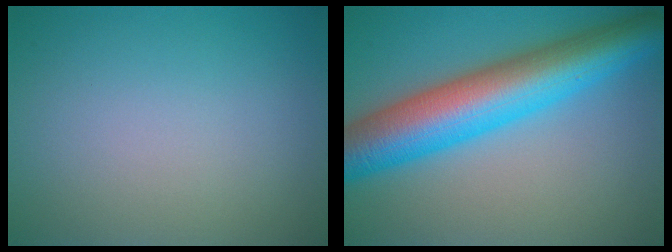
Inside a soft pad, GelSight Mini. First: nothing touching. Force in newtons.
{"total": 10.6, "press": 10.6, "slide": 0.1}